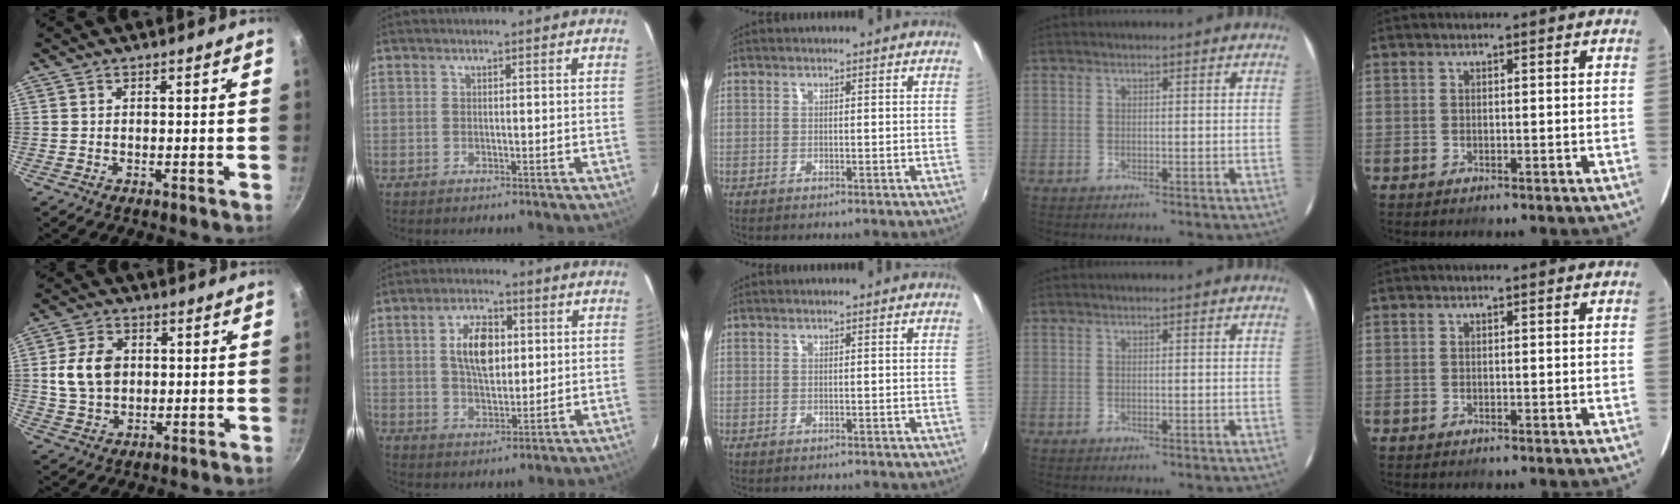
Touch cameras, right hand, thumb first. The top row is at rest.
{"thumb": {"total": 9.3, "force": [1.1, 7.0, 6.0], "torque": [-0.095, 0.005, 0.019]}, "index": {"total": 9.0, "force": [1.9, 4.8, 7.4], "torque": [-0.132, 0.014, 0.037]}, "middle": {"total": 1.6, "force": [-1.4, 0.3, 0.6], "torque": [-0.013, -0.009, -0.017]}}